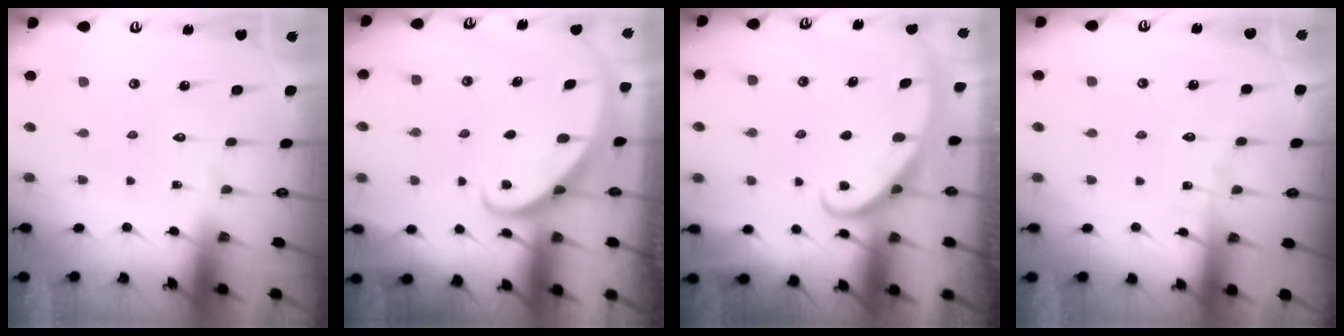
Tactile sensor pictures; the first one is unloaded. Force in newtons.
{"total": 2.9, "press": 2.9, "slide": 0.2}
{"total": 2.8, "press": 2.8, "slide": 0.4}
{"total": 2.4, "press": 2.4, "slide": 0.3}